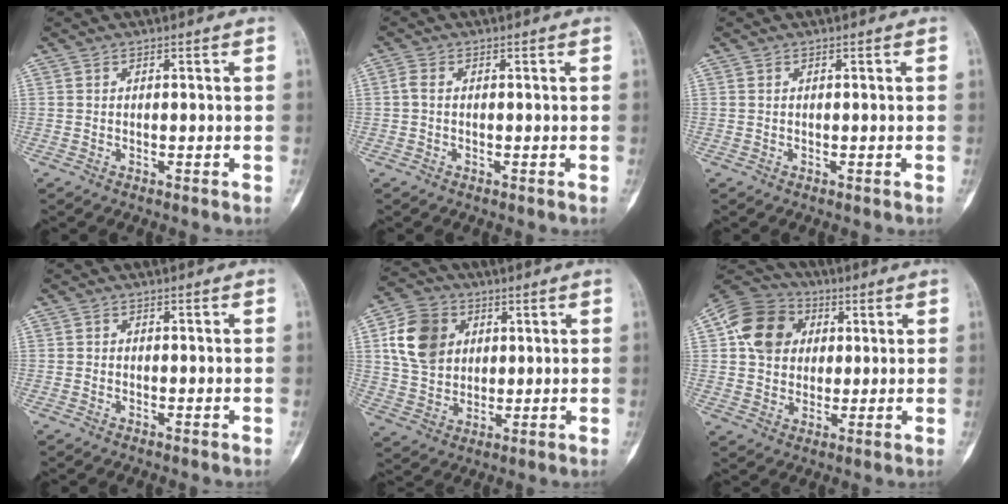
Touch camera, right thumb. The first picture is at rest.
{"total": 1.5, "force": [-0.1, 0.9, 1.2], "torque": [-0.027, 0.001, -0.005]}
{"total": 0.0}
{"total": 0.0}
{"total": 12.2, "force": [3.5, 9.6, 6.6], "torque": [-0.101, -0.002, 0.063]}
{"total": 13.4, "force": [3.2, 11.0, 6.8], "torque": [-0.102, 0.005, 0.048]}